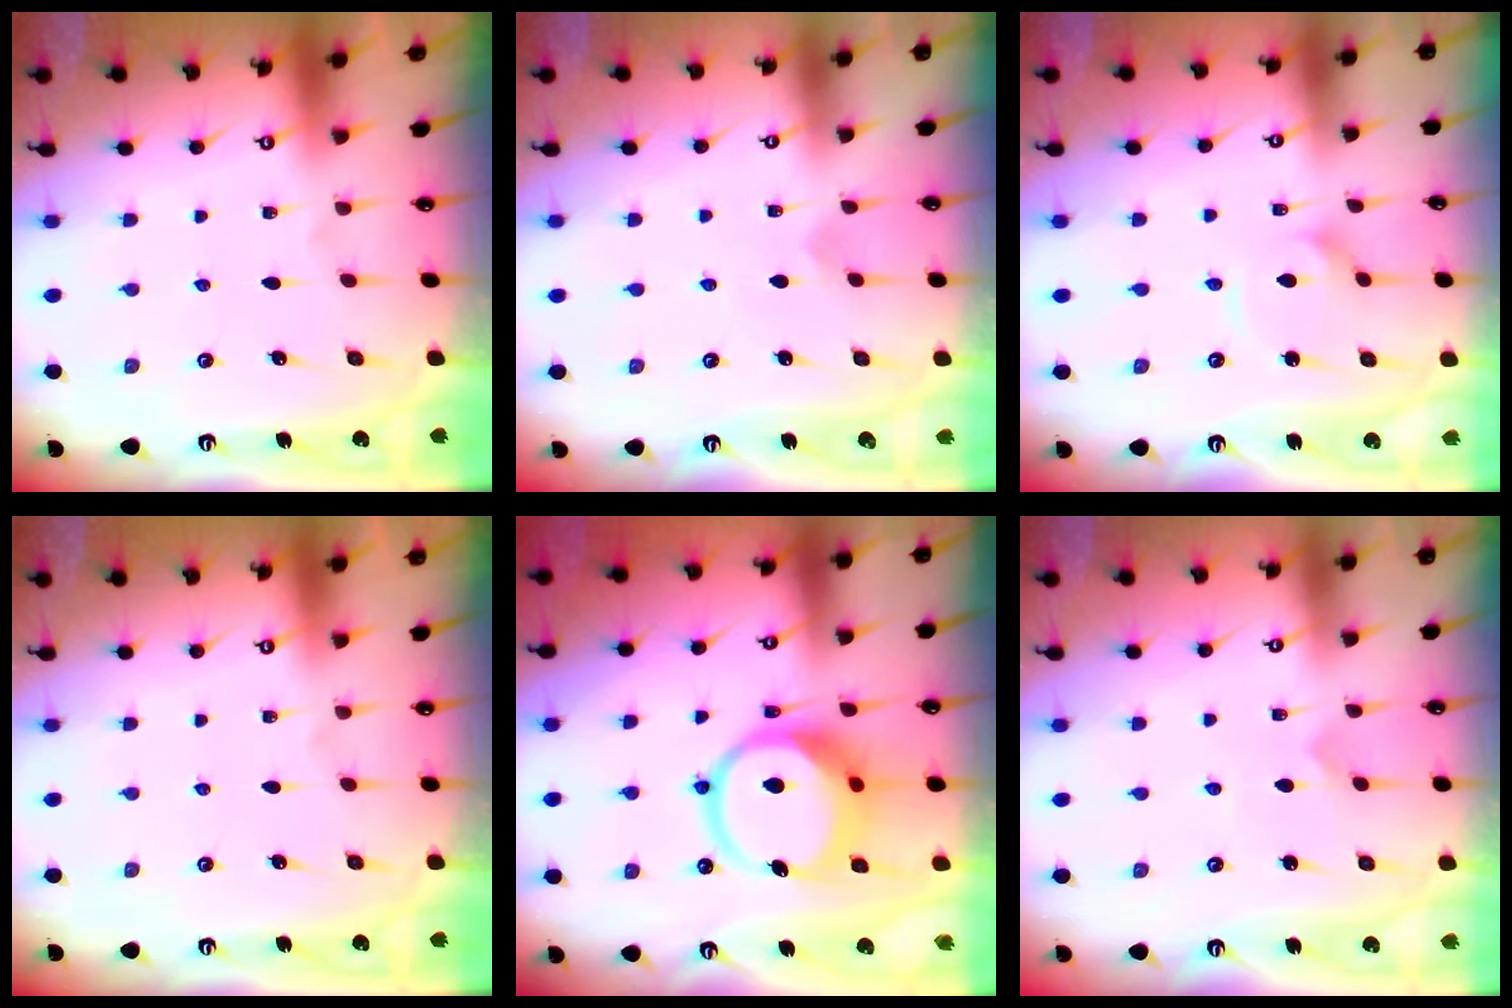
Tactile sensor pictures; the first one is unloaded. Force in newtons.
{"total": 2.4, "press": 2.4, "slide": 0.3}
{"total": 2.3, "press": 2.3, "slide": 0.3}
{"total": 0.0}
{"total": 14.9, "press": 14.8, "slide": 2.1}
{"total": 2.7, "press": 2.7, "slide": 0.2}